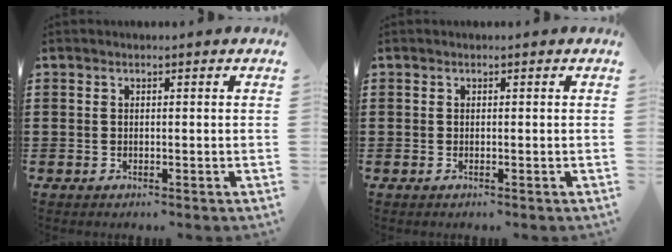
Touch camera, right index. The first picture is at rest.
{"total": 0.0}